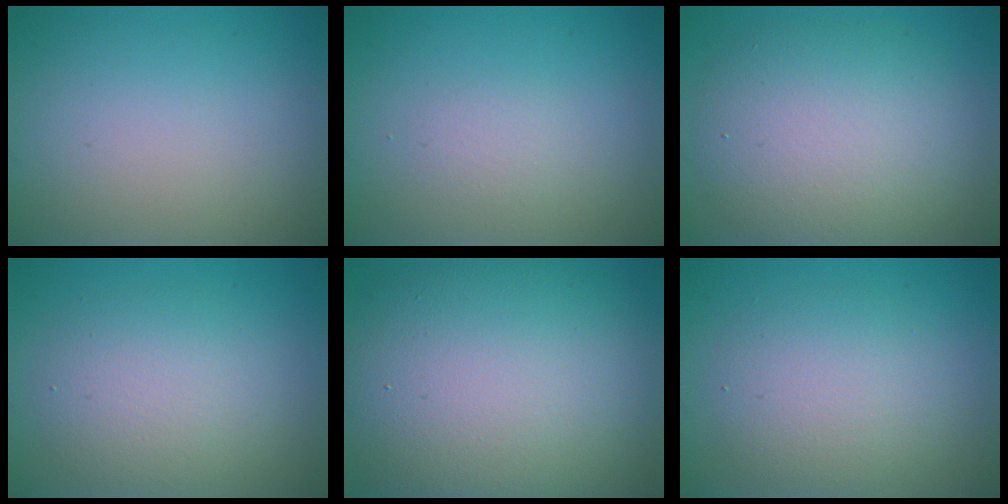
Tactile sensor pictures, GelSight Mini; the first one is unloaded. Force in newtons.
{"total": 1.1, "press": 1.1, "slide": 0.1}
{"total": 7.3, "press": 7.3, "slide": 0.7}
{"total": 4.2, "press": 4.2, "slide": 0.5}
{"total": 13.4, "press": 13.4, "slide": 1.2}
{"total": 4.1, "press": 4.1, "slide": 0.3}